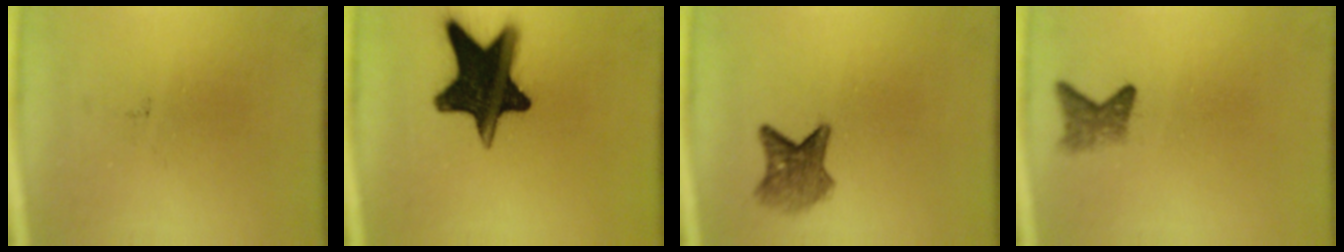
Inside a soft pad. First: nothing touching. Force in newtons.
{"total": 18.2}
{"total": 4.2}
{"total": 2.4}